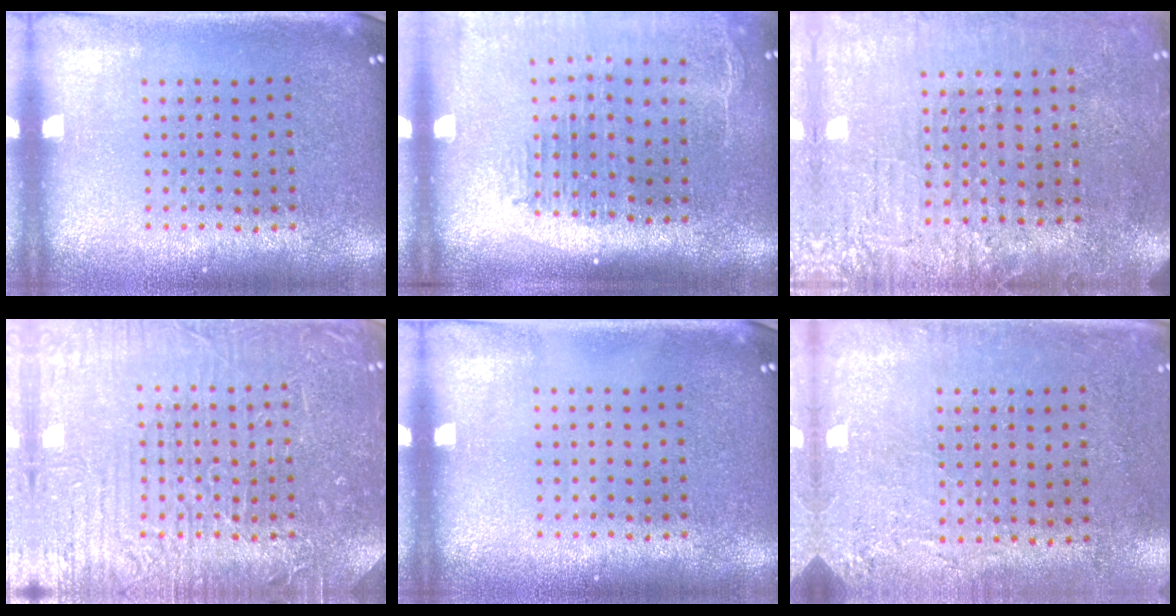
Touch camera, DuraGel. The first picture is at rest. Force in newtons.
{"total": 2.5, "press": 2.0, "slide": 1.5}
{"total": 4.1, "press": 3.7, "slide": 1.7}
{"total": 5.0, "press": 5.0, "slide": 0.6}
{"total": 0.0}
{"total": 2.9, "press": 2.4, "slide": 1.6}